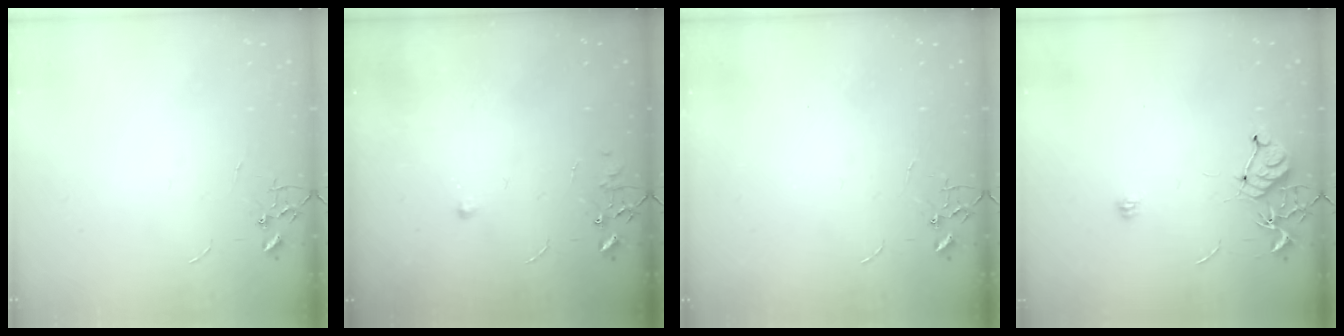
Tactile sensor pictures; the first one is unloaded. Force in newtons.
{"total": 5.1, "press": 5.0, "slide": 0.7}
{"total": 0.0}
{"total": 9.0, "press": 9.0, "slide": 0.6}